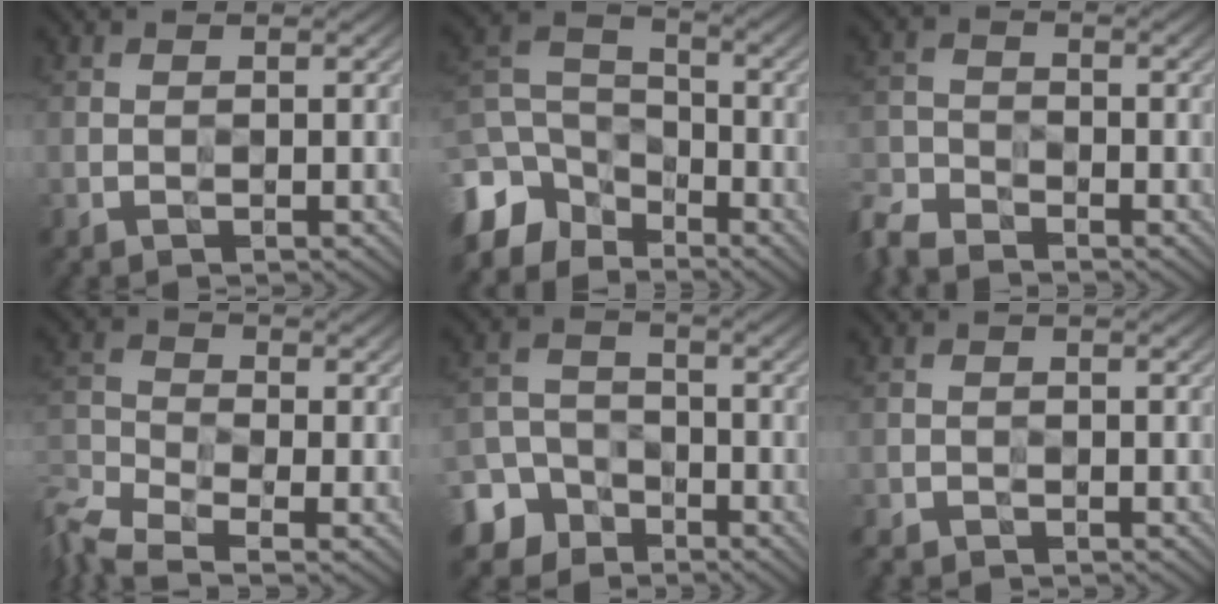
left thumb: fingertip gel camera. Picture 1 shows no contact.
{"total": 10.0, "force": [-6.4, 6.4, 4.2], "torque": [-0.128, -0.014, -0.137]}
{"total": 4.9, "force": [-4.6, 1.2, 1.1], "torque": [-0.029, -0.013, -0.108]}
{"total": 7.2, "force": [-4.9, 2.8, 4.5], "torque": [-0.105, -0.023, -0.102]}
{"total": 6.2, "force": [-4.1, 4.4, 1.4], "torque": [-0.036, -0.005, -0.092]}
{"total": 1.3, "force": [-1.3, 0.1, -0.1], "torque": [0.001, -0.004, -0.028]}